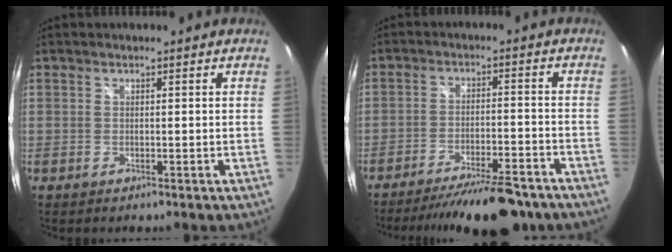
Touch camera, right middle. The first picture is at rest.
{"total": 15.1, "force": [-12.9, 3.3, 7.2], "torque": [-0.131, -0.015, -0.184]}